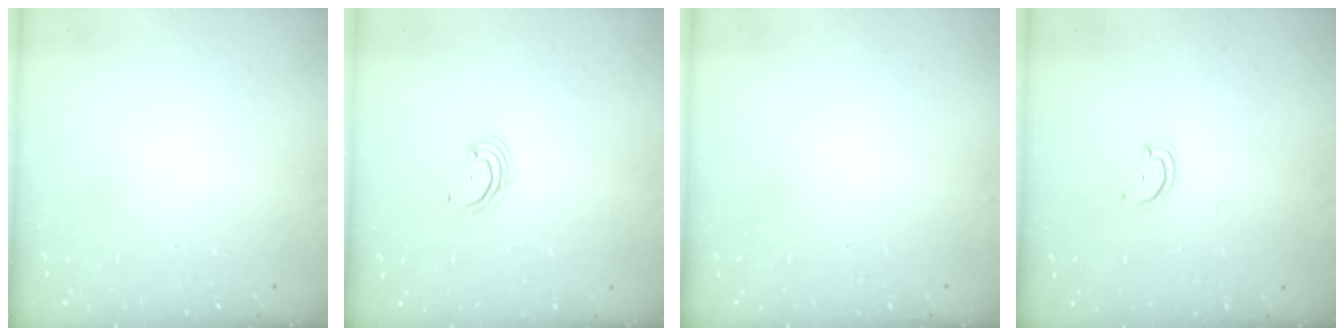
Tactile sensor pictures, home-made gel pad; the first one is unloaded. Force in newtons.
{"total": 2.7, "press": 2.7, "slide": 0.7}
{"total": 0.0}
{"total": 2.2, "press": 2.2, "slide": 0.2}